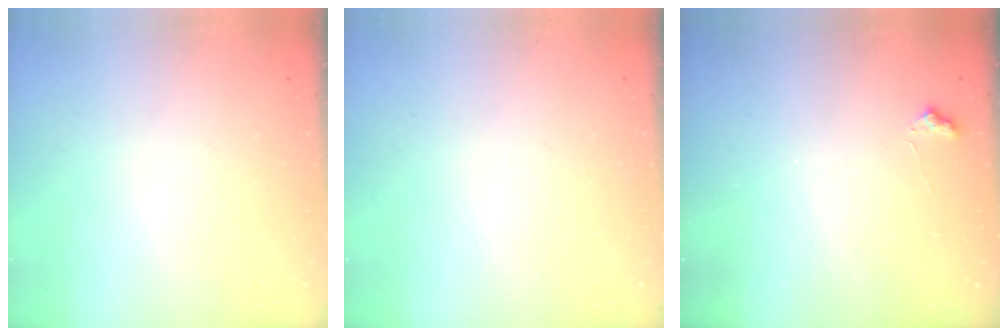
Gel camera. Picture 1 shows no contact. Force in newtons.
{"total": 0.0}
{"total": 5.3, "press": 5.3, "slide": 0.6}